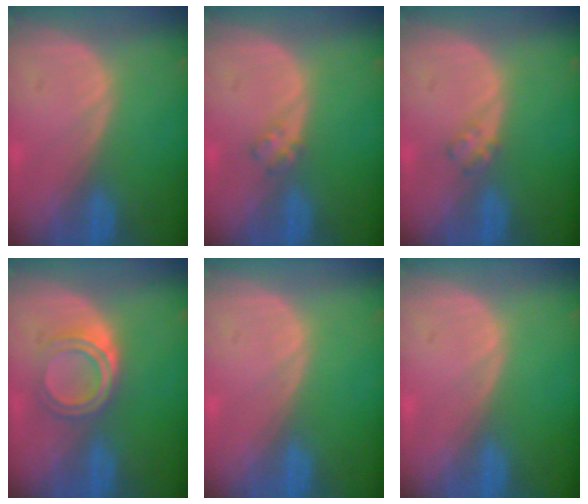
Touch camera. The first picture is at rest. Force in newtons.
{"total": 1.7, "press": 1.7, "slide": 0.3}
{"total": 1.7, "press": 1.7, "slide": 0.3}
{"total": 5.3, "press": 4.5, "slide": 2.8}
{"total": 0.0}
{"total": 0.0}